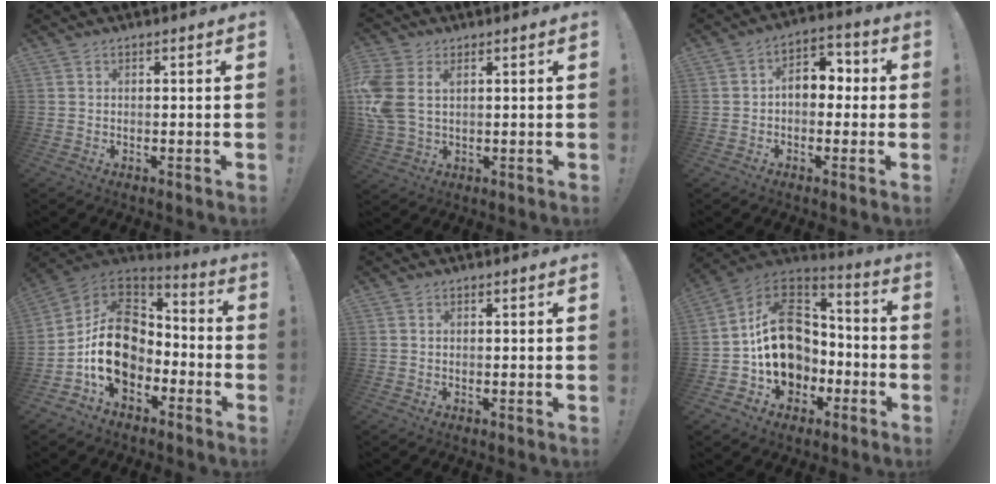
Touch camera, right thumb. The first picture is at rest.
{"total": 8.9, "force": [2.5, 6.1, 6.0], "torque": [-0.126, -0.006, 0.051]}
{"total": 8.5, "force": [0.3, 6.0, 6.0], "torque": [-0.080, 0.010, 0.007]}
{"total": 18.1, "force": [-2.7, 13.5, 11.8], "torque": [-0.206, 0.019, -0.037]}
{"total": 0.0}
{"total": 19.8, "force": [0.1, 16.0, 11.8], "torque": [-0.184, 0.012, 0.021]}